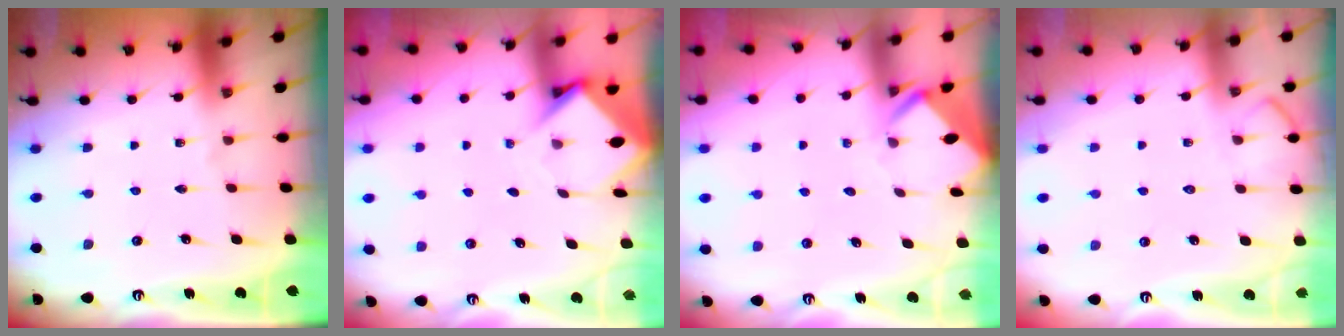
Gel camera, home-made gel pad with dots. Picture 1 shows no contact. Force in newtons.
{"total": 3.9, "press": 3.9, "slide": 0.3}
{"total": 3.6, "press": 3.6, "slide": 0.3}
{"total": 4.6, "press": 4.5, "slide": 0.6}